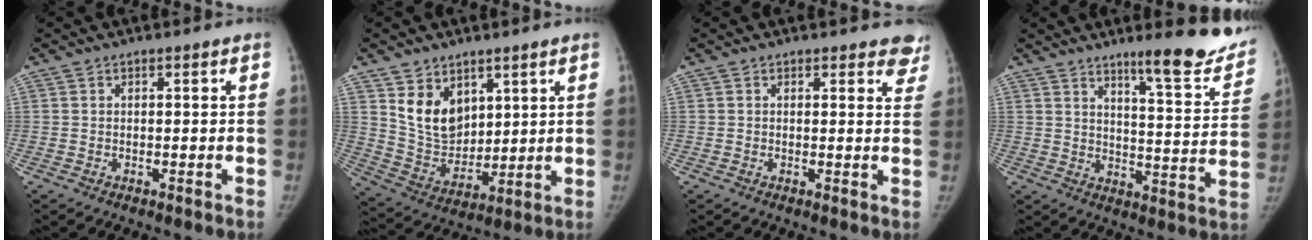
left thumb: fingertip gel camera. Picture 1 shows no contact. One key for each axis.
{"total": 11.1, "fx": 5.5, "fy": 7.7, "fz": 5.8, "tx": -0.066, "ty": -0.045, "tz": 0.120}
{"total": 5.1, "fx": 4.5, "fy": 2.1, "fz": 1.2, "tx": 0.027, "ty": -0.022, "tz": 0.030}
{"total": 15.7, "fx": 11.8, "fy": 2.6, "fz": 10.0, "tx": -0.101, "ty": -0.081, "tz": 0.164}